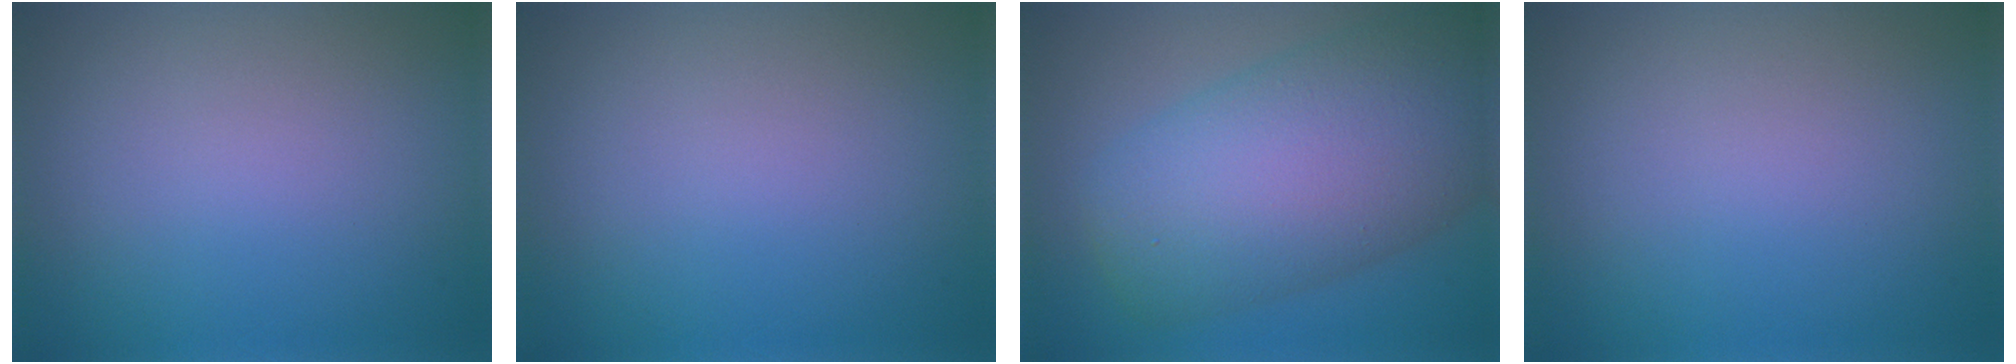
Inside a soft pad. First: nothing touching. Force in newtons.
{"total": 0.0}
{"total": 11.0, "press": 11.0, "slide": 0.4}
{"total": 0.0}